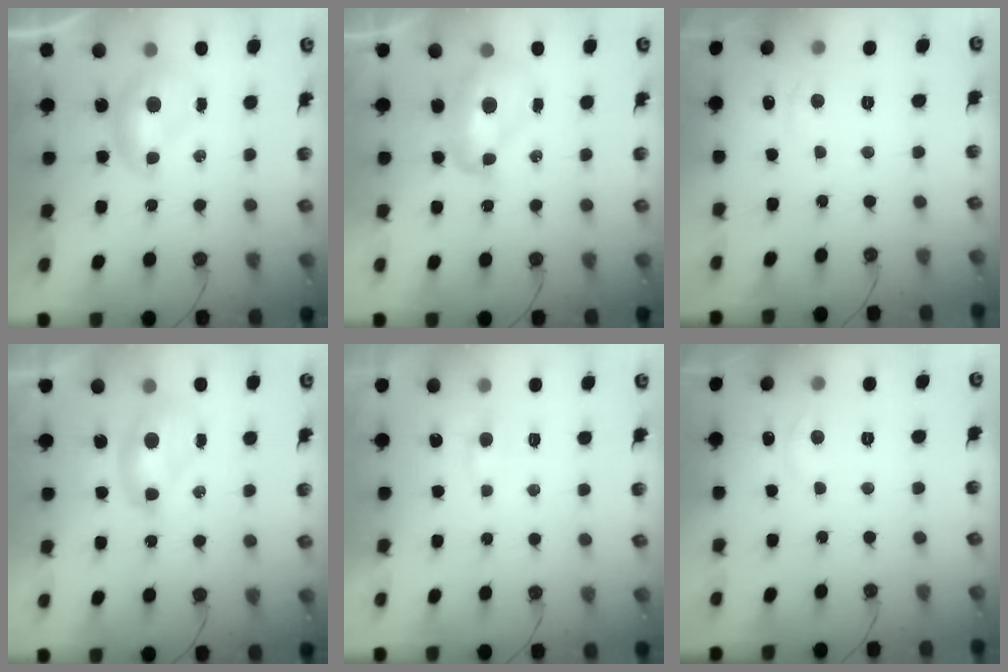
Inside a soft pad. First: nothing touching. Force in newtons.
{"total": 3.0, "press": 2.9, "slide": 0.5}
{"total": 0.8, "press": 0.3, "slide": 0.8}
{"total": 2.5, "press": 2.5, "slide": 0.2}
{"total": 2.3, "press": 2.3, "slide": 0.3}
{"total": 1.5, "press": 1.3, "slide": 0.7}